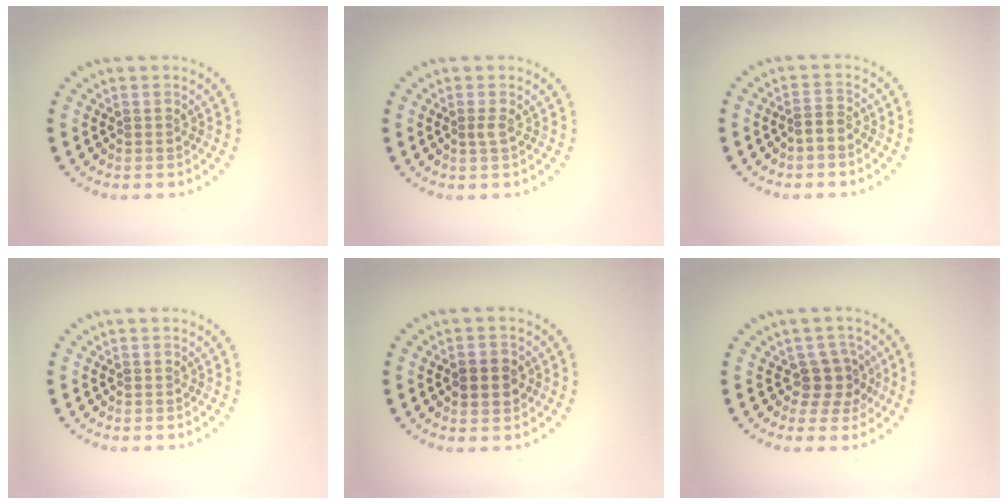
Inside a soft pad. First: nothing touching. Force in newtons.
{"total": 0.7, "press": 0.5, "slide": 0.5}
{"total": 1.4, "press": 1.2, "slide": 0.8}
{"total": 0.0}
{"total": 2.3, "press": 2.3, "slide": 0.1}
{"total": 2.6, "press": 2.0, "slide": 1.5}